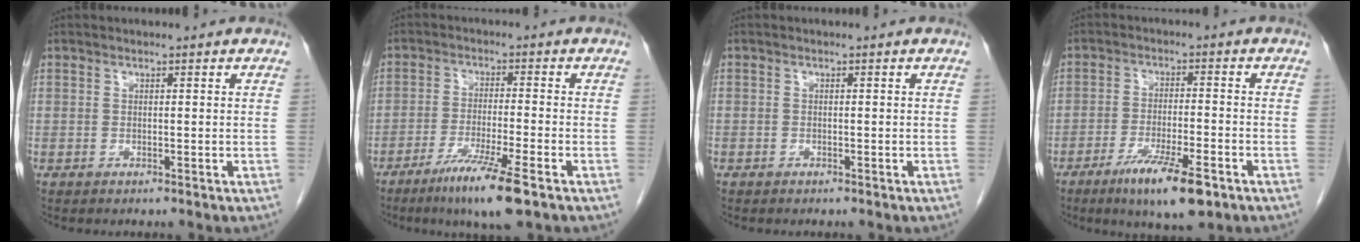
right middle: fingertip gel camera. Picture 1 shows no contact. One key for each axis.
{"total": 8.7, "fx": -5.4, "fy": -0.2, "fz": 6.8, "tx": -0.126, "ty": -0.024, "tz": -0.093}
{"total": 0.6, "fx": -0.4, "fy": 0.4, "fz": 0.0, "tx": -0.006, "ty": 0.003, "tz": -0.010}
{"total": 9.5, "fx": -5.7, "fy": 1.4, "fz": 7.4, "tx": -0.131, "ty": -0.017, "tz": -0.091}